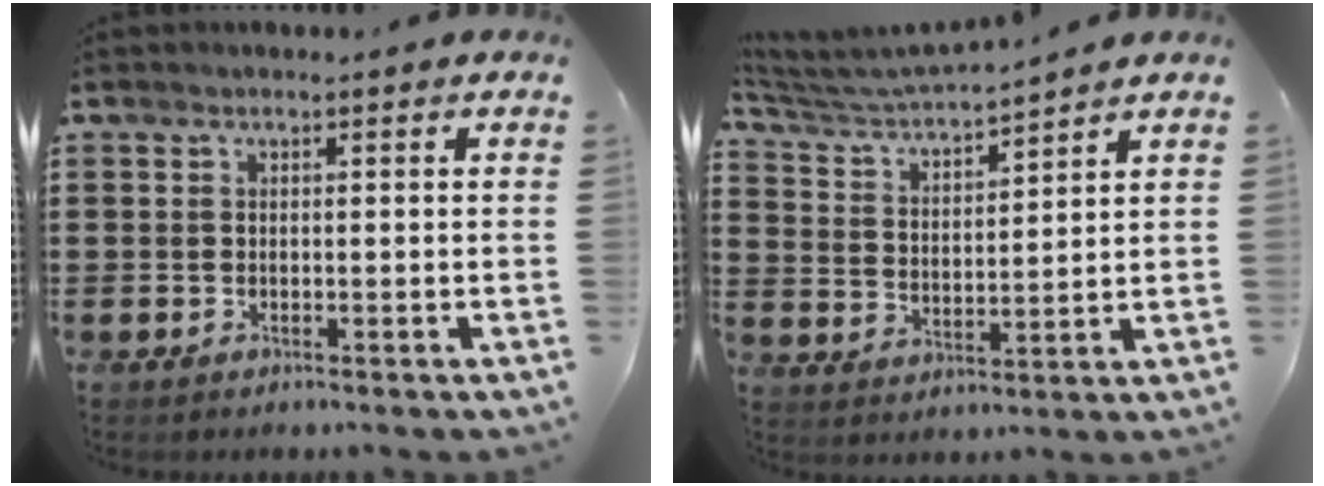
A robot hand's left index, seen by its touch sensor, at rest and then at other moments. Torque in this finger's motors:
{"motor_torque": [0.25, 0.29, 0.19, 0.15]}